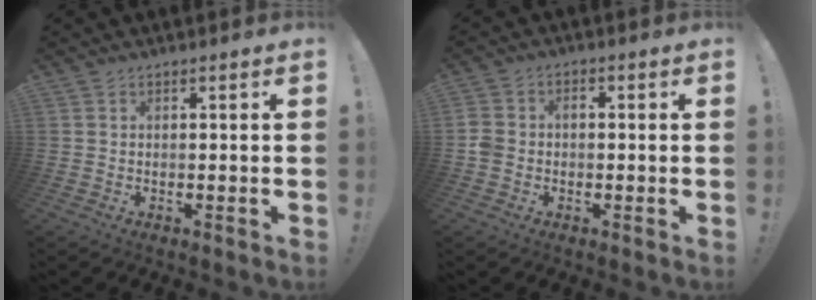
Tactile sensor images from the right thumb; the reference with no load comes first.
{"total": 3.9, "force": [-1.5, 3.0, 2.0], "torque": [-0.050, 0.010, -0.030]}